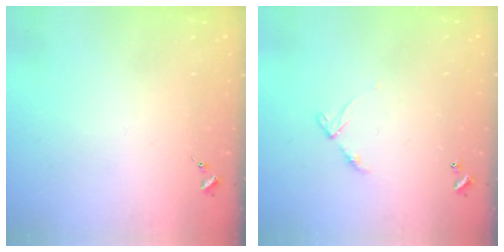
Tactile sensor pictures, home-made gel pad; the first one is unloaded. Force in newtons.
{"total": 6.1, "press": 6.0, "slide": 0.6}